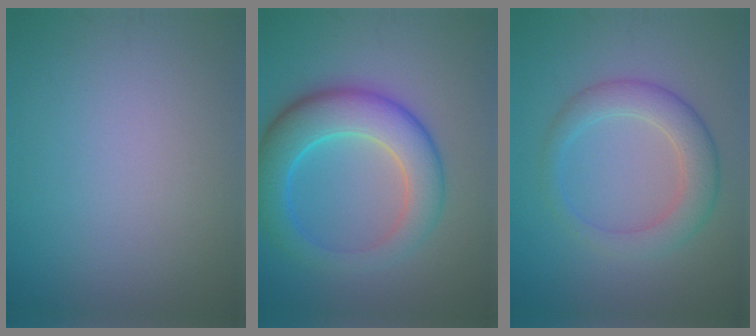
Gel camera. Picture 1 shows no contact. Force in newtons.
{"total": 8.0, "press": 8.0, "slide": 0.1}
{"total": 4.3, "press": 4.3, "slide": 0.1}